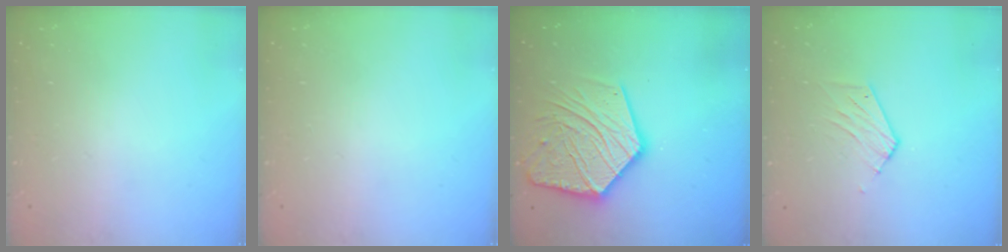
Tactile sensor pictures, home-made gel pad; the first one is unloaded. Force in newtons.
{"total": 0.0}
{"total": 20.8, "press": 20.7, "slide": 1.6}
{"total": 4.5, "press": 4.5, "slide": 0.4}